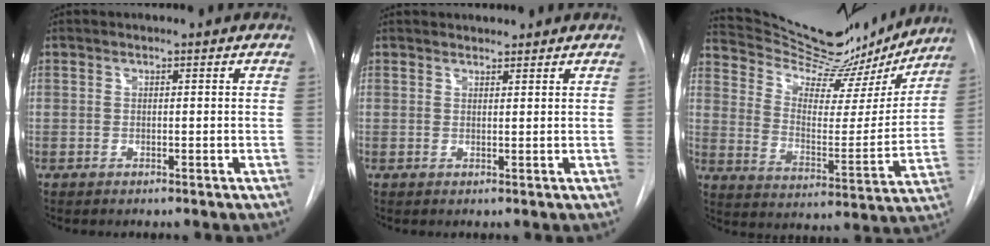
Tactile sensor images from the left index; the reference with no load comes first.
{"total": 2.6, "force": [2.5, 0.6, 0.4], "torque": [-0.004, 0.017, 0.036]}
{"total": 23.4, "force": [21.5, 5.0, 7.5], "torque": [-0.117, -0.031, 0.305]}